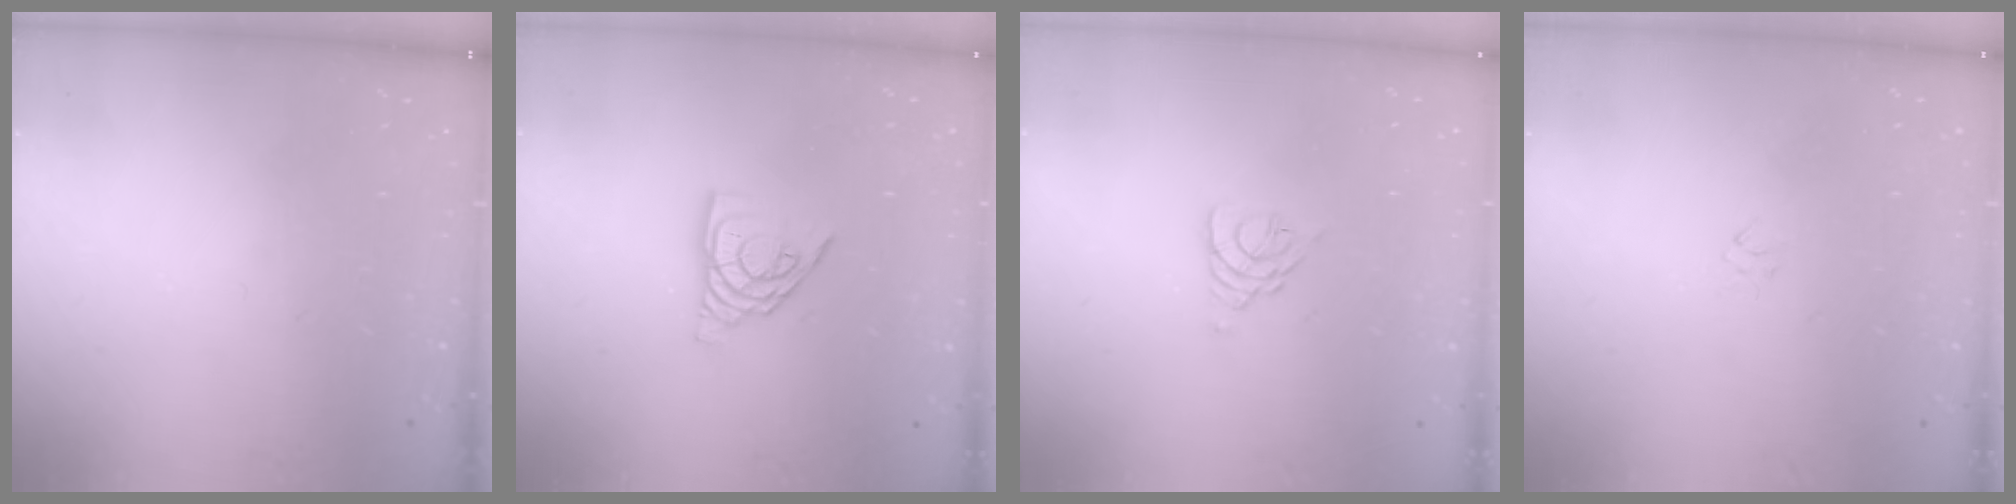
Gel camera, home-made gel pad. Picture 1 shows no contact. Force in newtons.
{"total": 9.8, "press": 9.8, "slide": 0.9}
{"total": 3.1, "press": 3.0, "slide": 0.5}
{"total": 2.3, "press": 2.2, "slide": 0.6}